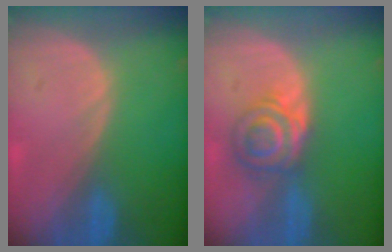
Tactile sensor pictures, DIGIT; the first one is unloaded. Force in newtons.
{"total": 6.0, "press": 5.5, "slide": 2.3}